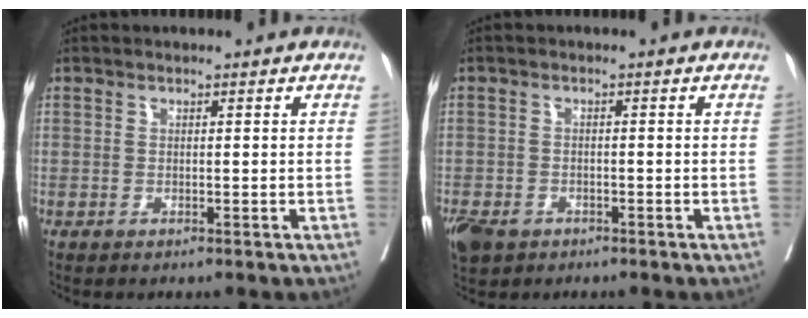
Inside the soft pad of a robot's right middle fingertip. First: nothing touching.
{"total": 6.0, "force": [-3.8, 3.9, 2.5], "torque": [-0.056, -0.006, -0.063]}